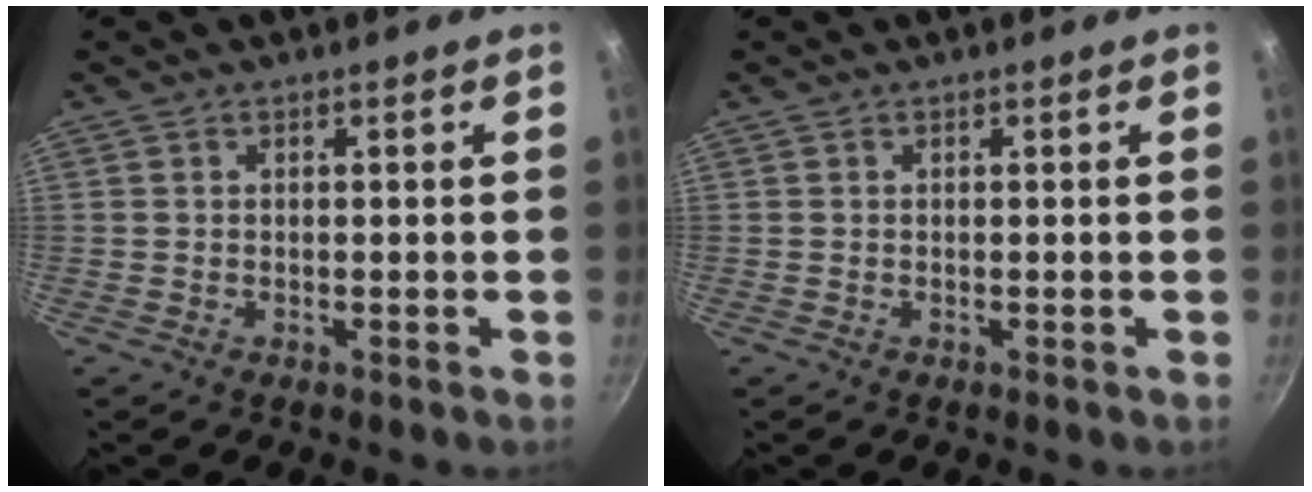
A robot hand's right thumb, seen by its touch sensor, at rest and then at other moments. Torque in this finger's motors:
{"motor_torque": [0.00, 0.00, 0.01, -0.01, 0.00]}